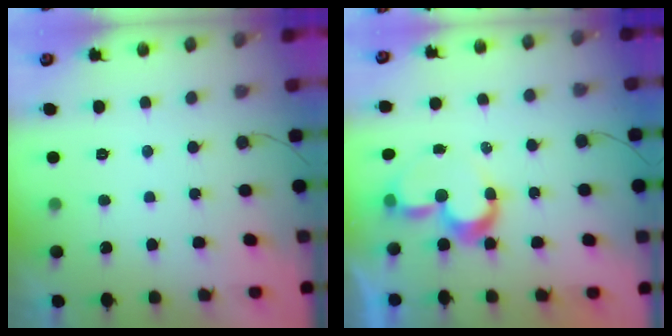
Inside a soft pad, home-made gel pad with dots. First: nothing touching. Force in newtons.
{"total": 8.7, "press": 8.7, "slide": 0.1}